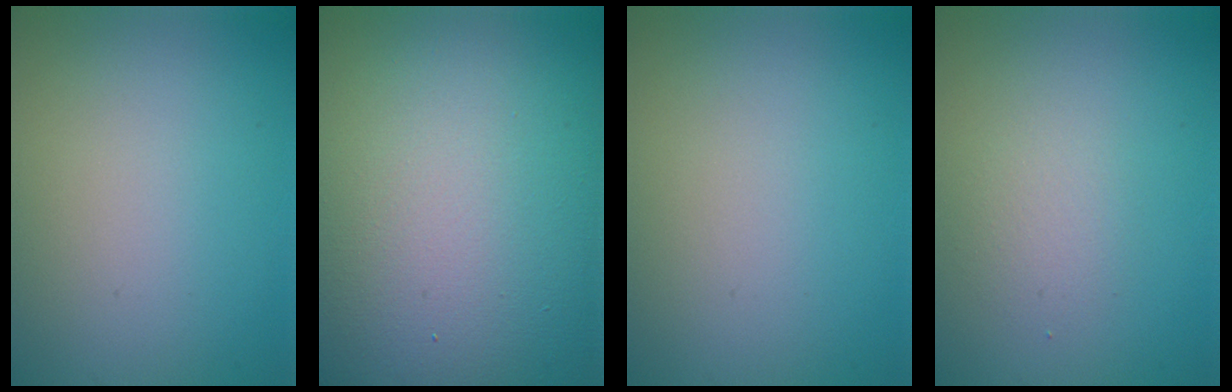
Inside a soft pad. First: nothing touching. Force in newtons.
{"total": 27.9, "press": 27.8, "slide": 1.4}
{"total": 0.0}
{"total": 1.6, "press": 1.6, "slide": 0.2}